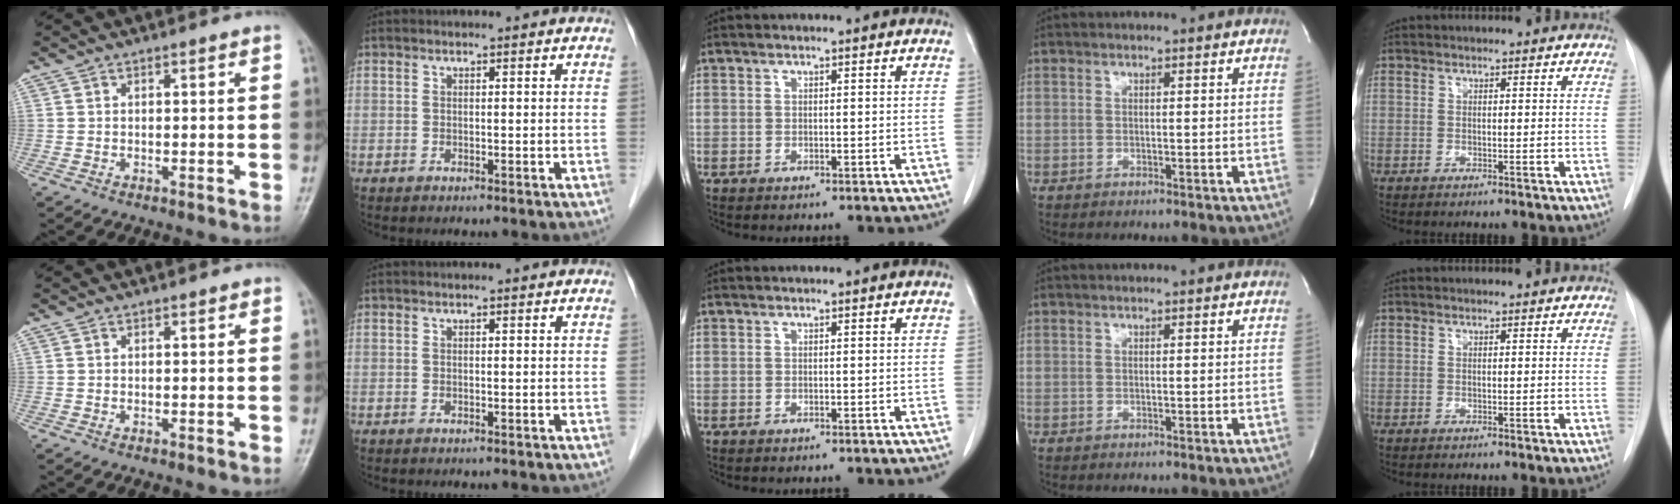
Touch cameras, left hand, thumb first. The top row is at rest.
{}